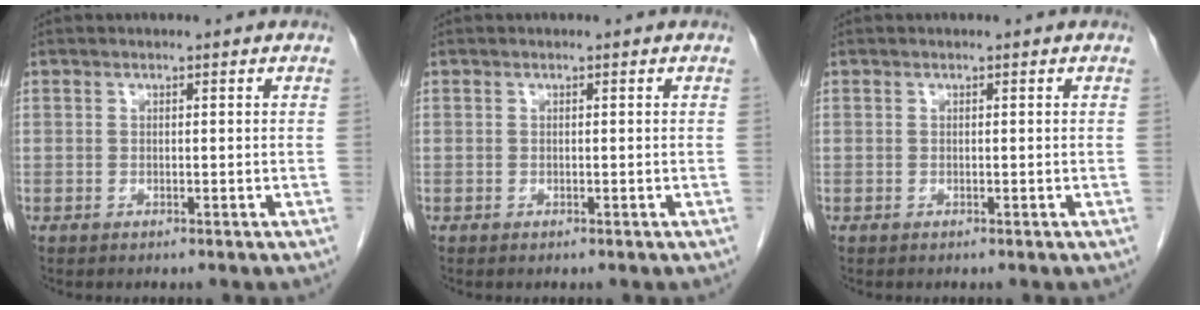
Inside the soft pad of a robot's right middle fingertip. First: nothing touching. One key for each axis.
{"total": 0.0}
{"total": 0.0}